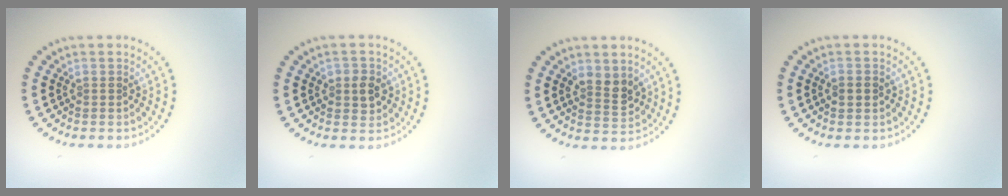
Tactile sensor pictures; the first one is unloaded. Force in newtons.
{"total": 2.0, "press": 1.9, "slide": 0.4}
{"total": 2.5, "press": 2.4, "slide": 0.7}
{"total": 1.8, "press": 1.8, "slide": 0.1}